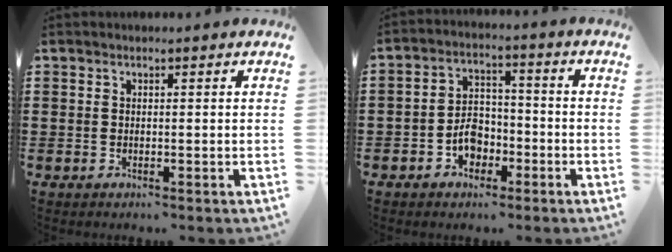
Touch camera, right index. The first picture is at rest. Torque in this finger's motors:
{"motor_torque": [0.11, 0.13, 0.13, 0.01]}